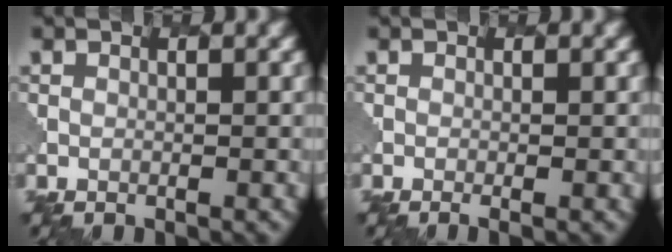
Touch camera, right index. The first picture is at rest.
{"total": 1.1, "force": [-0.3, 0.4, 1.0], "torque": [-0.006, -0.002, -0.005]}